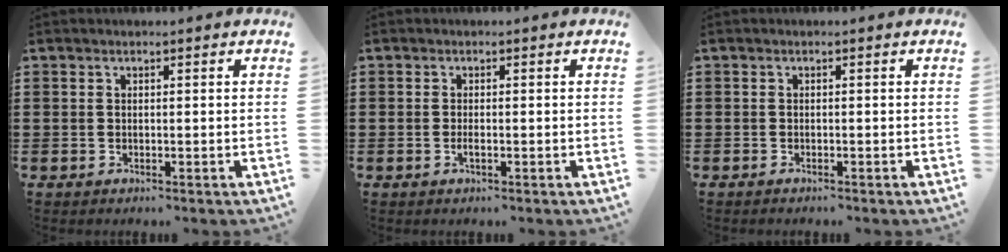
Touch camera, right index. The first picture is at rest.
{"total": 1.0, "force": [-0.4, 0.2, 0.9], "torque": [-0.016, -0.003, -0.005]}
{"total": 0.5, "force": [-0.5, 0.0, 0.1], "torque": [-0.002, -0.003, -0.010]}